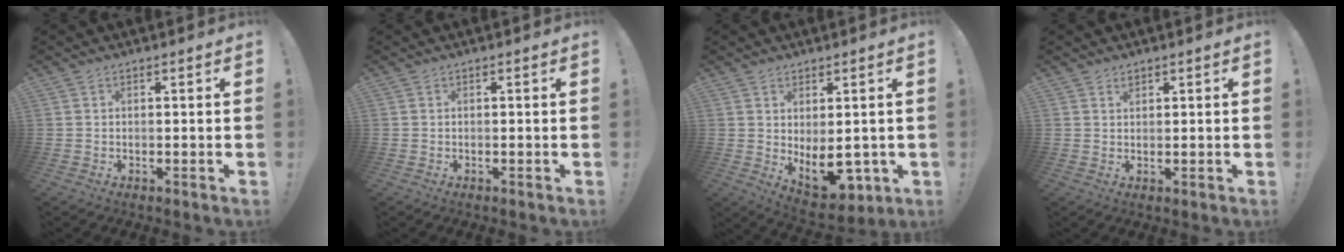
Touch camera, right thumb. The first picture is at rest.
{"total": 0.0}
{"total": 10.4, "force": [-1.4, 6.3, 8.1], "torque": [-0.090, 0.003, -0.010]}
{"total": 1.1, "force": [0.9, 0.6, 0.3], "torque": [0.004, -0.006, 0.015]}